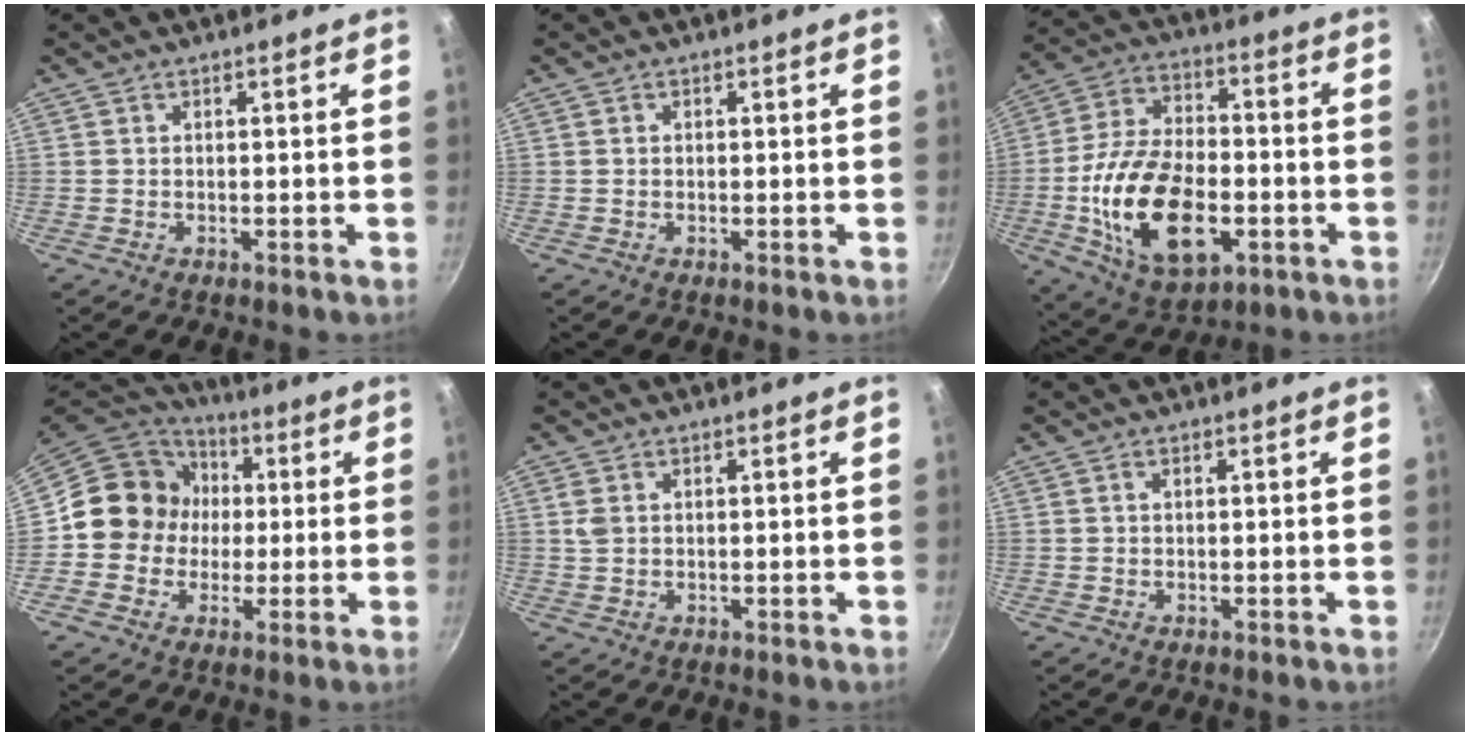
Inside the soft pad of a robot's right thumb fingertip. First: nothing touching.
{"total": 0.5, "force": [0.0, 0.5, 0.2], "torque": [-0.002, 0.003, 0.000]}
{"total": 21.4, "force": [-5.1, 12.3, 16.7], "torque": [-0.295, 0.021, -0.080]}
{"total": 13.6, "force": [0.7, 12.5, 5.5], "torque": [-0.051, 0.028, -0.005]}
{"total": 2.1, "force": [0.6, 1.6, 1.3], "torque": [-0.025, 0.001, 0.012]}
{"total": 0.7, "force": [0.3, 0.4, 0.5], "torque": [-0.008, 0.003, 0.004]}